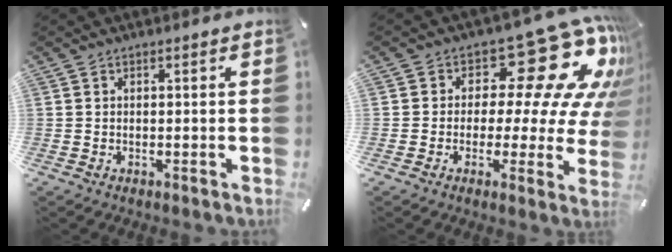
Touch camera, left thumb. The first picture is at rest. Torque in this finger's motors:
{"motor_torque": [0.68, 0.28, 0.41, 0.13, -0.02]}